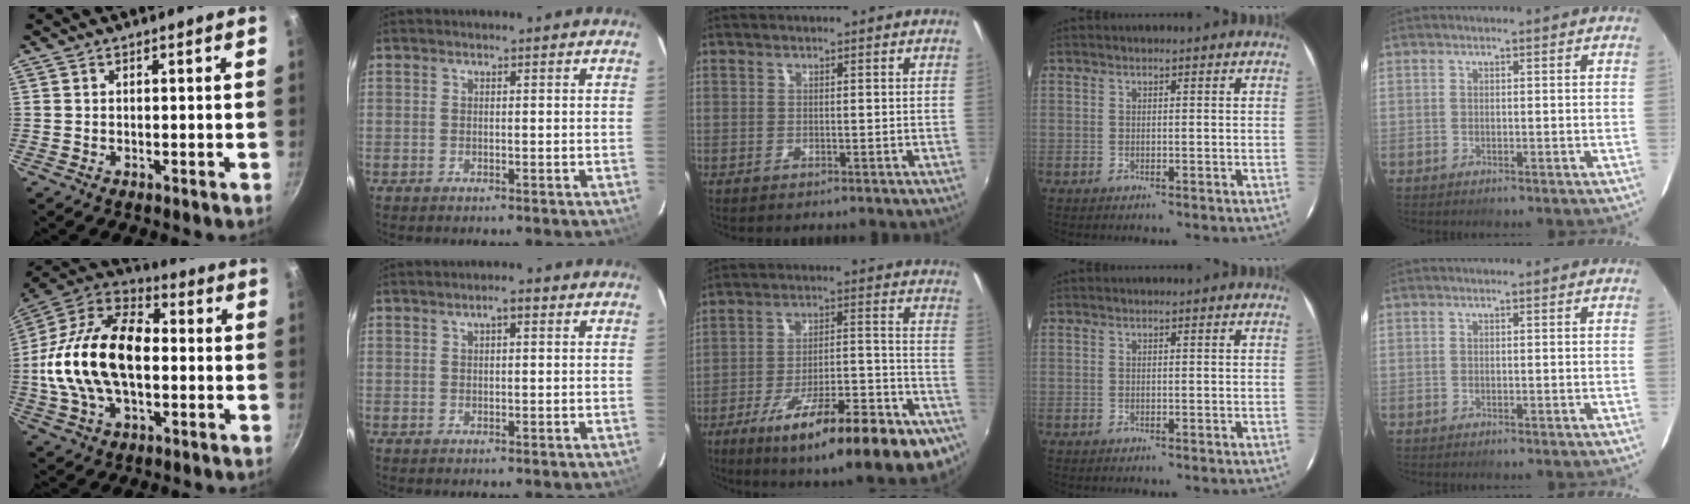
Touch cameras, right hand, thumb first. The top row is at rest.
{"thumb": {"total": 23.3, "force": [-1.0, 13.9, 18.7], "torque": [-0.339, 0.037, -0.029]}, "index": {"total": 2.0, "force": [0.9, 0.8, 1.7], "torque": [-0.029, 0.010, 0.014]}, "middle": {"total": 25.9, "force": [-17.2, 6.2, 18.3], "torque": [-0.263, -0.028, -0.245]}}